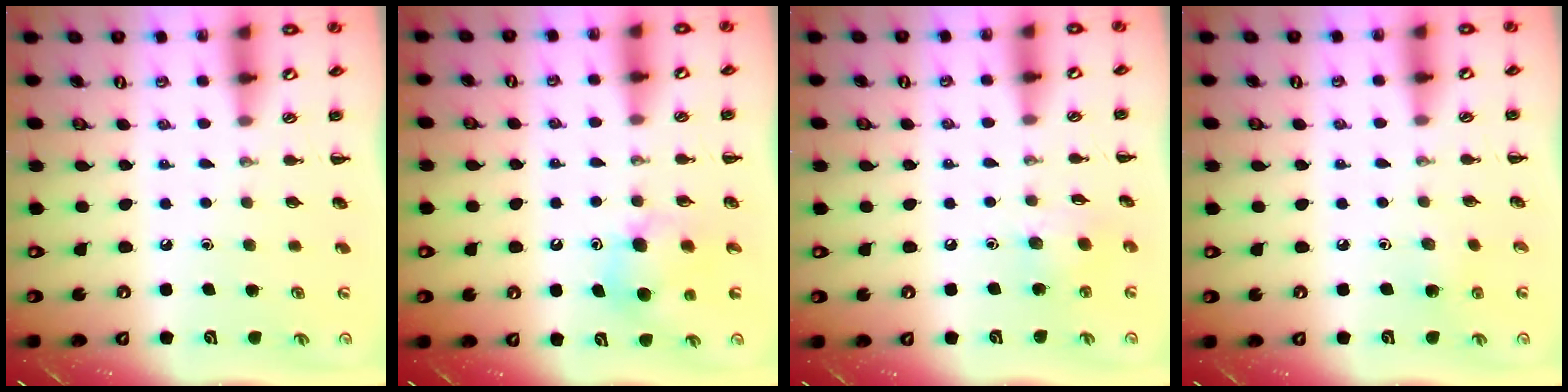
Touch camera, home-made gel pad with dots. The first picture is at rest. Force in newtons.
{"total": 7.1, "press": 7.1, "slide": 0.5}
{"total": 5.6, "press": 5.6, "slide": 0.7}
{"total": 3.1, "press": 2.9, "slide": 1.0}